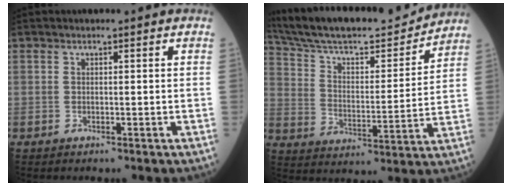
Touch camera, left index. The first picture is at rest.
{"total": 20.9, "force": [19.4, 2.7, 7.2], "torque": [-0.128, 0.002, 0.307]}